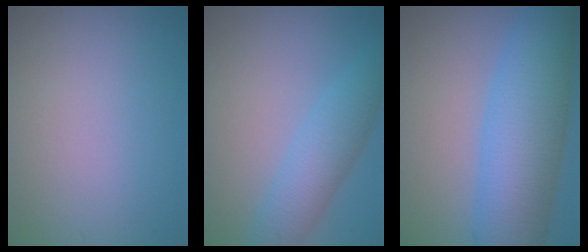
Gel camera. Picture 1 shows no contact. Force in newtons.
{"total": 4.5, "press": 4.5, "slide": 0.1}
{"total": 10.7, "press": 10.7, "slide": 0.3}